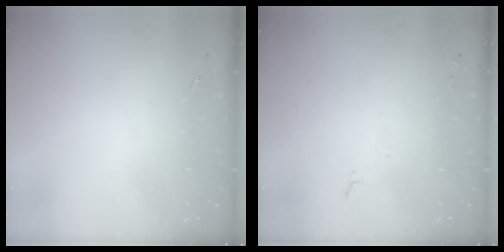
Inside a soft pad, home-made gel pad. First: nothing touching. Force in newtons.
{"total": 5.1, "press": 5.1, "slide": 0.6}